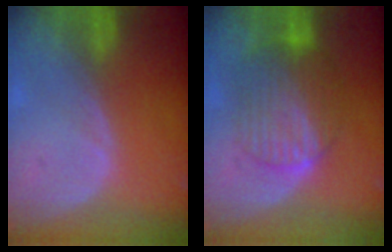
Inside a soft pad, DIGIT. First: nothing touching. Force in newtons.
{"total": 8.4, "press": 8.4, "slide": 0.5}